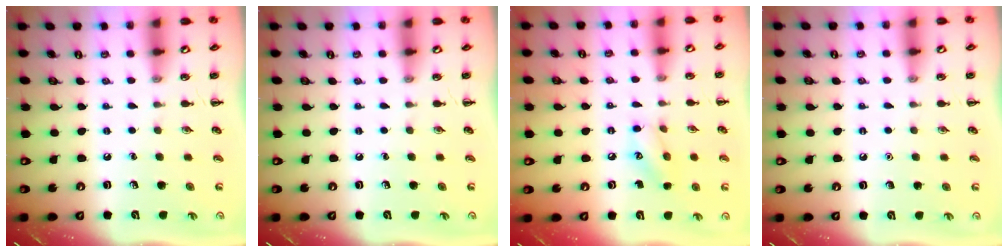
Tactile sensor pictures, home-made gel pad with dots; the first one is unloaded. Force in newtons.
{"total": 0.0}
{"total": 9.5, "press": 9.4, "slide": 1.5}
{"total": 1.6, "press": 1.6, "slide": 0.1}